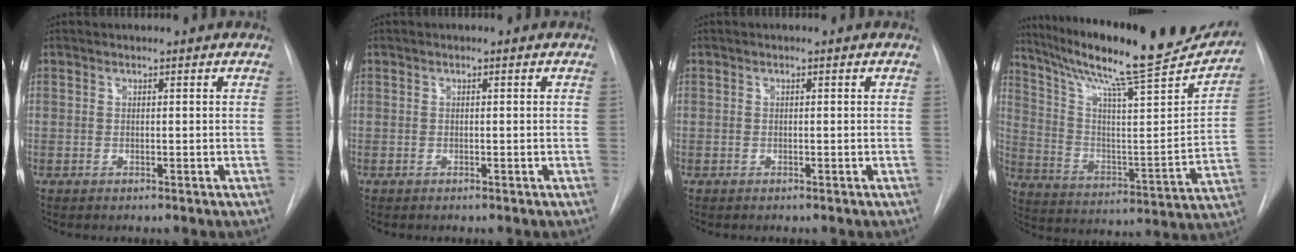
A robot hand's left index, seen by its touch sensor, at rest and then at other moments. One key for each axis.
{"total": 0.0}
{"total": 0.0}
{"total": 27.5, "fx": 23.2, "fy": 2.4, "fz": 14.5, "tx": -0.243, "ty": -0.044, "tz": 0.336}